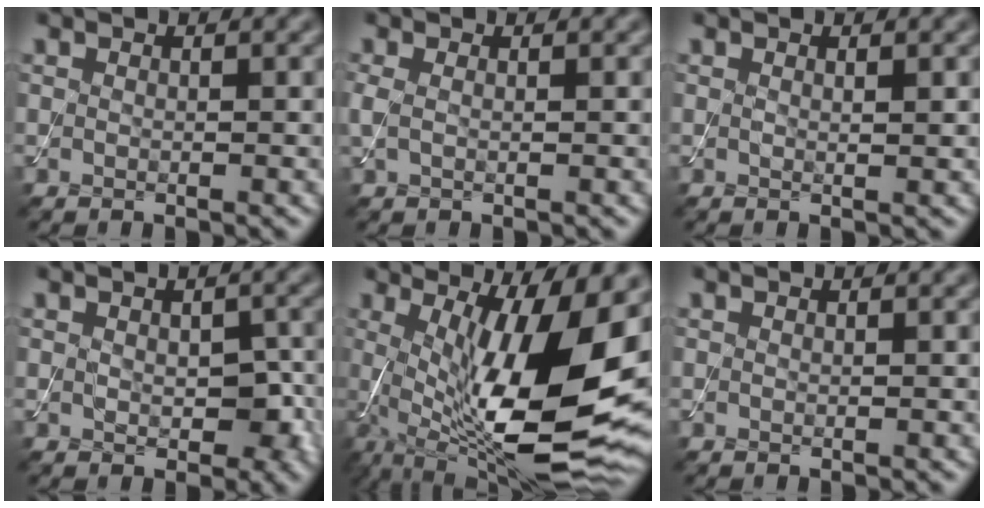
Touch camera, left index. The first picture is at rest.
{"total": 1.0, "force": [0.1, 0.4, 0.9], "torque": [-0.022, 0.002, -0.002]}
{"total": 0.6, "force": [0.3, 0.1, 0.5], "torque": [-0.007, -0.001, 0.003]}
{"total": 3.4, "force": [-0.3, 2.1, 2.6], "torque": [-0.042, -0.010, 0.002]}
{"total": 15.9, "force": [0.1, 4.5, 15.3], "torque": [-0.234, -0.004, 0.009]}
{"total": 0.0}